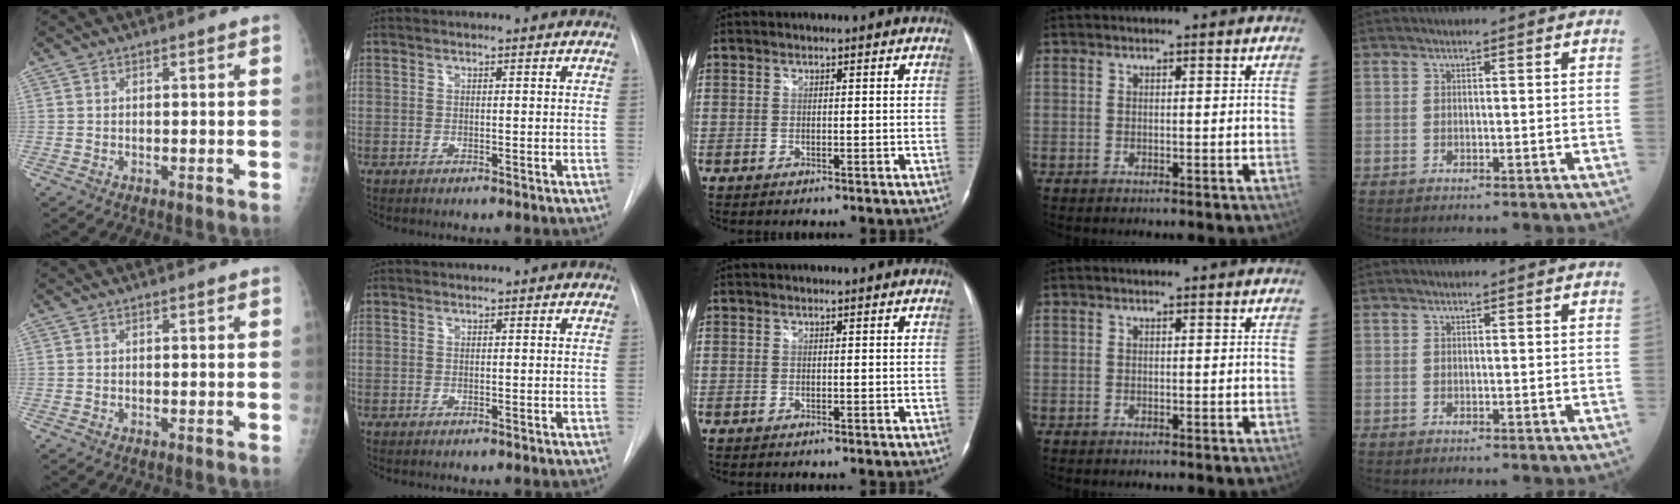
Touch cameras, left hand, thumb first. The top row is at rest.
{}